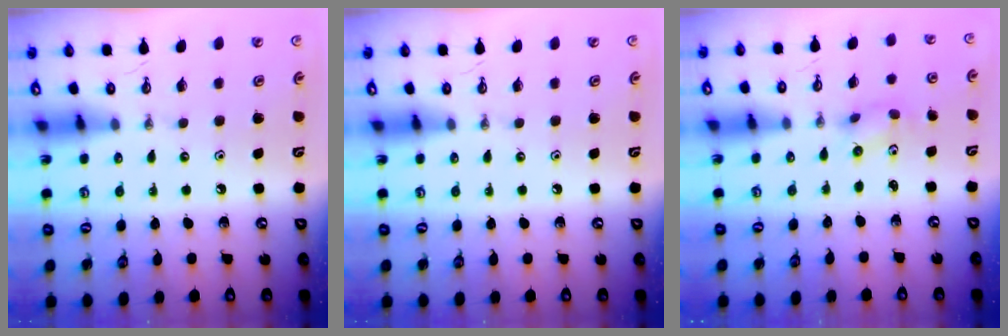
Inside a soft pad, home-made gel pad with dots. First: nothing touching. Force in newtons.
{"total": 0.0}
{"total": 2.9, "press": 2.7, "slide": 1.2}